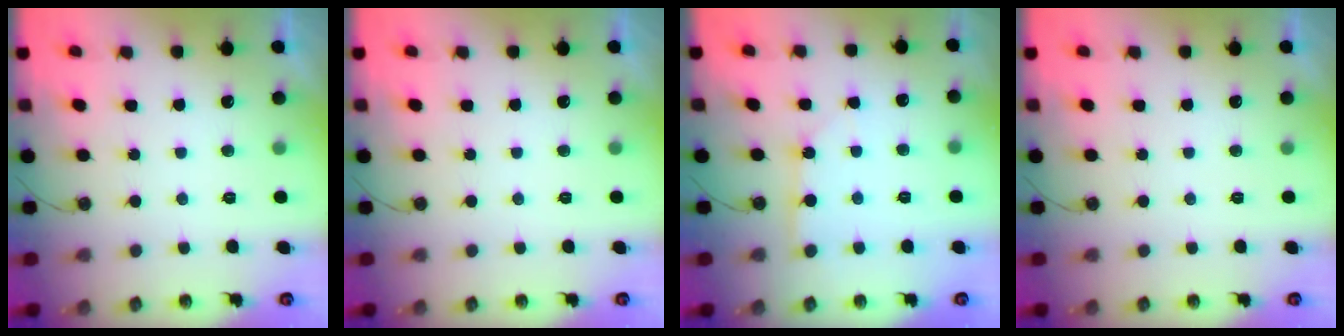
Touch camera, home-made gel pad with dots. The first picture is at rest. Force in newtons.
{"total": 0.0}
{"total": 3.4, "press": 3.4, "slide": 0.1}
{"total": 0.0}